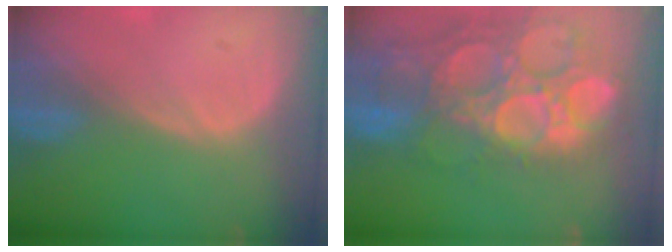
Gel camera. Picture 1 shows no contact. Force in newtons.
{"total": 15.7, "press": 12.9, "slide": 8.9}